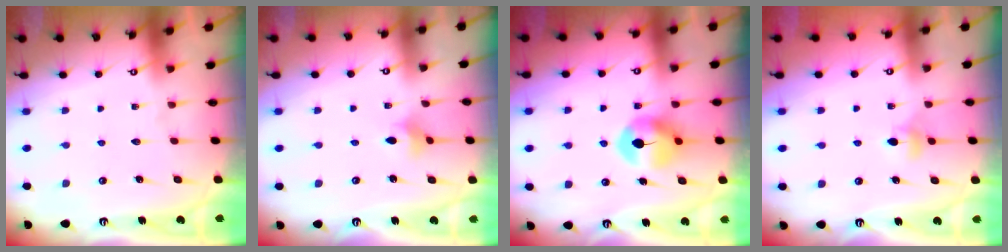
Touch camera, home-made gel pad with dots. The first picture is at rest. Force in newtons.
{"total": 3.3, "press": 3.2, "slide": 0.6}
{"total": 7.8, "press": 7.8, "slide": 0.2}
{"total": 3.8, "press": 3.7, "slide": 0.7}